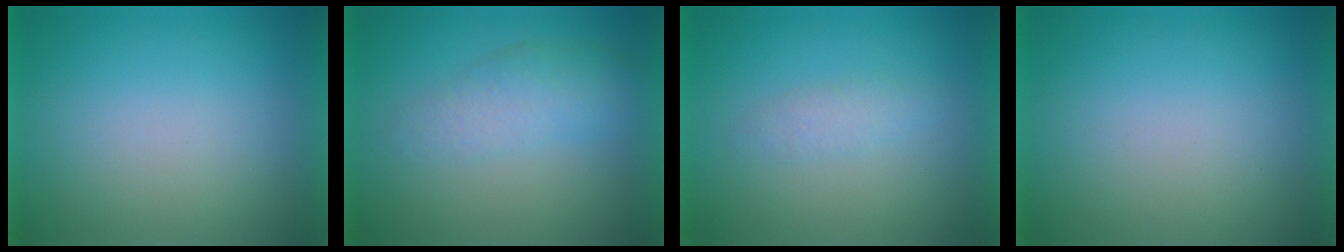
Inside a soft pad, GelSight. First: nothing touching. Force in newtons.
{"total": 3.0}
{"total": 1.9}
{"total": 0.0}